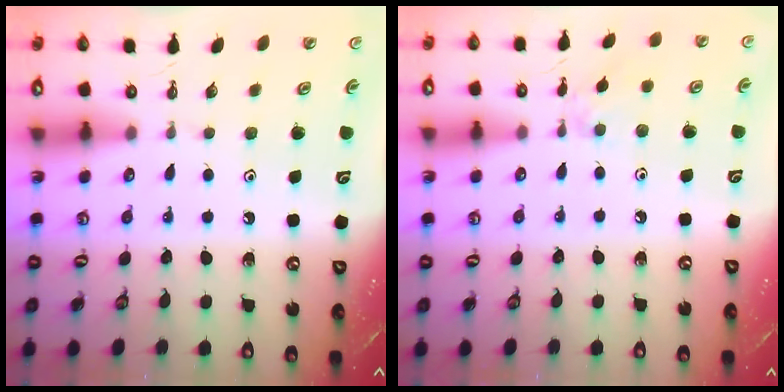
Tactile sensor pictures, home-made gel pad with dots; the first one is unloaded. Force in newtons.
{"total": 5.1, "press": 5.0, "slide": 0.7}